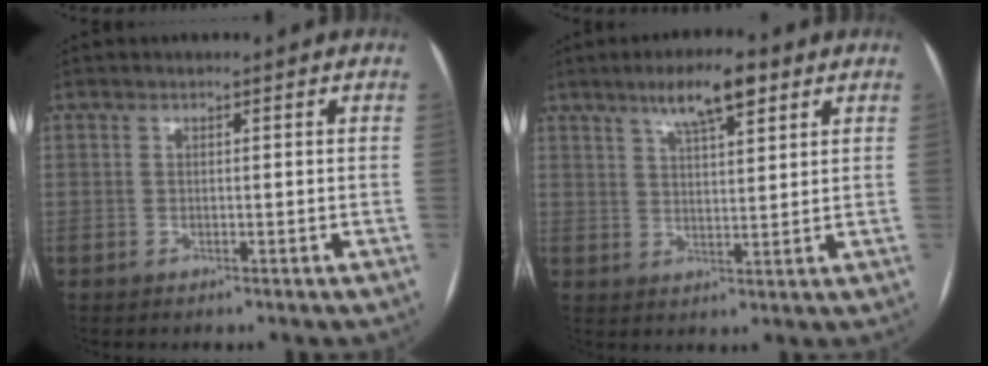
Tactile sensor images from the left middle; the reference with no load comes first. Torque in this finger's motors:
{"motor_torque": [0.65, -0.68, 0.18, 0.02]}